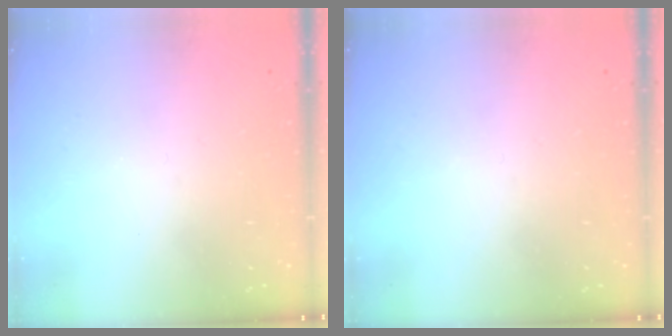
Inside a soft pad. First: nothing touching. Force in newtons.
{"total": 0.0}